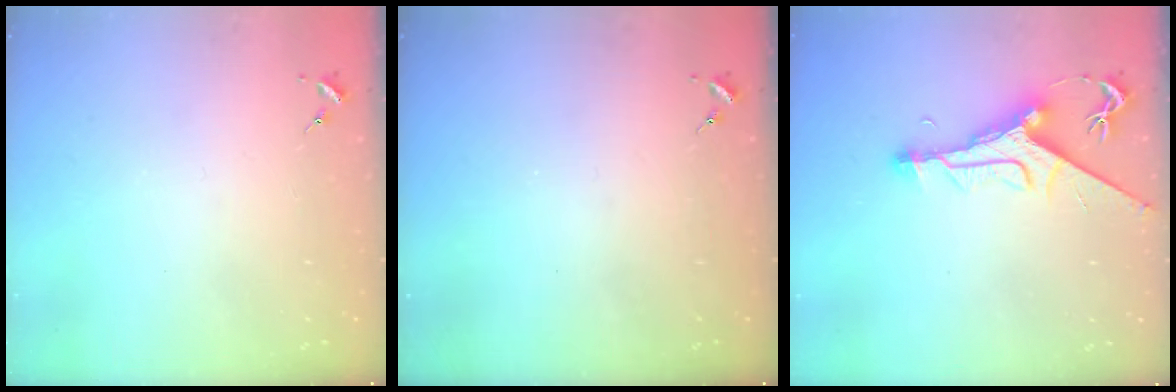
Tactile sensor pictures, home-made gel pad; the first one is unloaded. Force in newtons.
{"total": 0.0}
{"total": 10.5, "press": 10.5, "slide": 0.8}